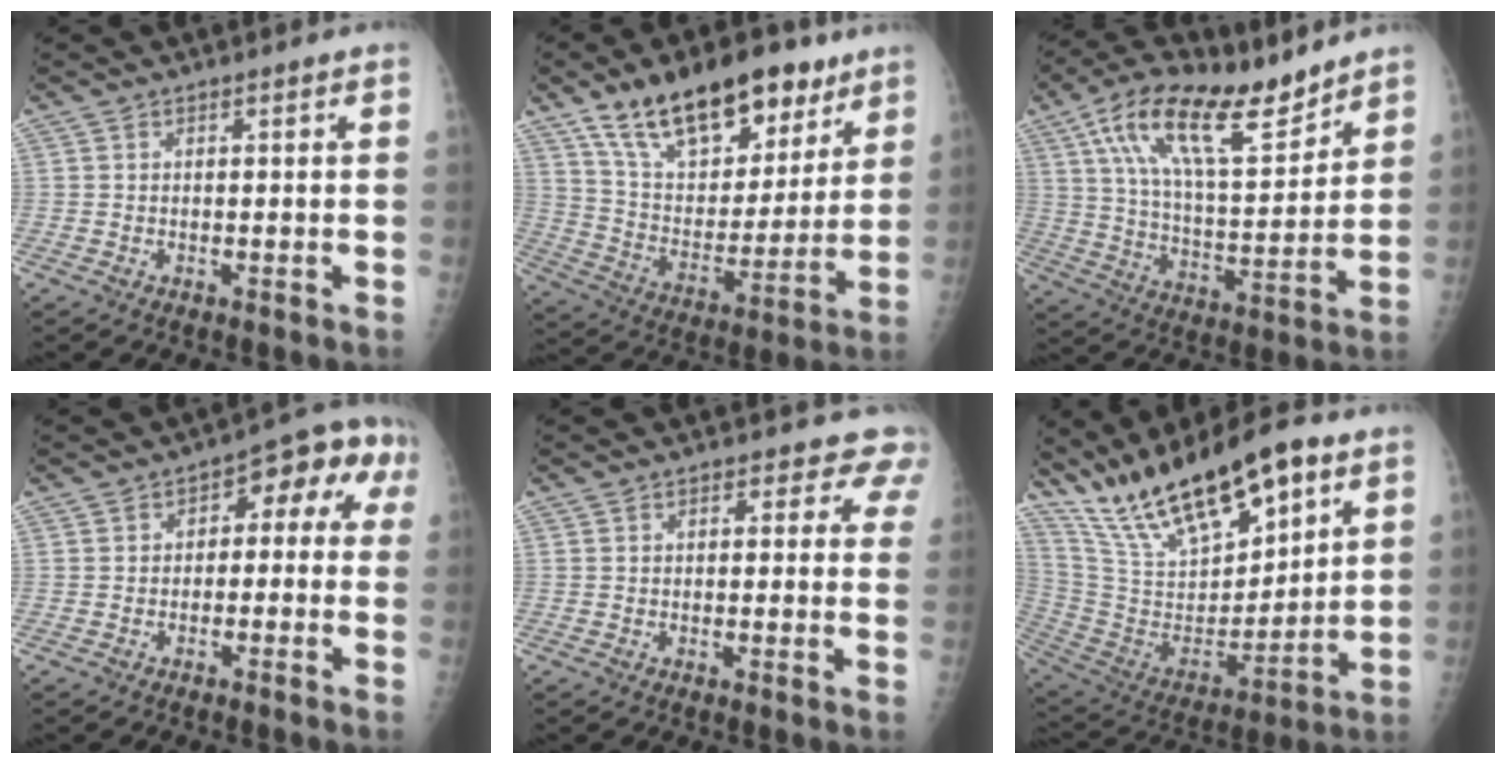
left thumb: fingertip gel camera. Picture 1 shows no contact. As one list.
[{"total": 22.7, "force": [14.7, 11.1, 13.3], "torque": [-0.173, -0.050, 0.253]}, {"total": 18.9, "force": [12.1, 6.9, 12.7], "torque": [-0.192, -0.050, 0.219]}, {"total": 7.7, "force": [0.2, 5.2, 5.7], "torque": [-0.027, 0.044, -0.012]}, {"total": 4.2, "force": [3.3, 2.4, 0.9], "torque": [0.027, -0.013, 0.019]}, {"total": 24.4, "force": [15.7, 9.1, 16.3], "torque": [-0.248, -0.048, 0.290]}]